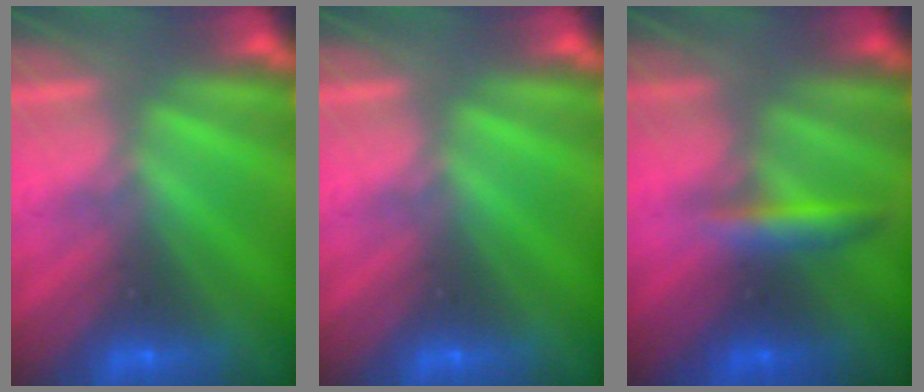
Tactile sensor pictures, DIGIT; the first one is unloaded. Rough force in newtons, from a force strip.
{"total": 0.0}
{"total": 2.9}